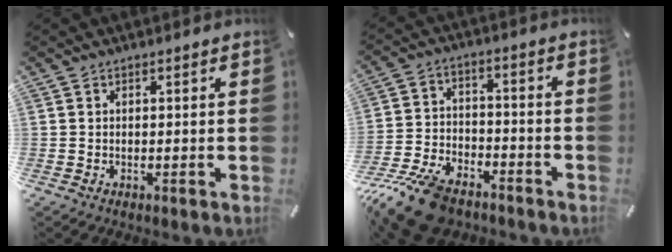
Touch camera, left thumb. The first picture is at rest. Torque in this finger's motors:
{"motor_torque": [0.43, 2.85, 0.91, 1.00, 0.30]}